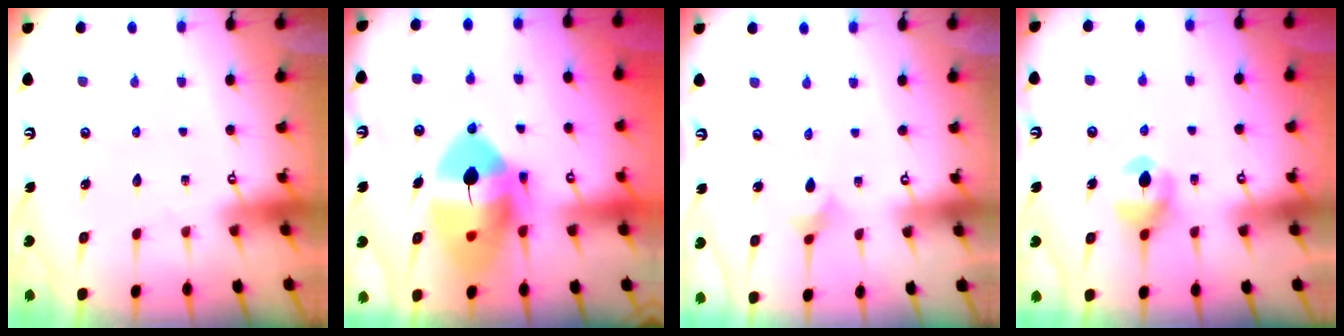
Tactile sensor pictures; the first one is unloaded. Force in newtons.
{"total": 17.4, "press": 17.2, "slide": 2.9}
{"total": 3.6, "press": 3.5, "slide": 0.8}
{"total": 7.5, "press": 7.4, "slide": 0.5}